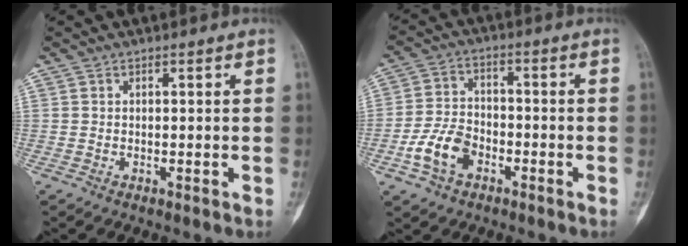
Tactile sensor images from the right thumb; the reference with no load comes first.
{"total": 8.7, "force": [-3.8, 5.6, 5.4], "torque": [-0.101, 0.026, -0.072]}